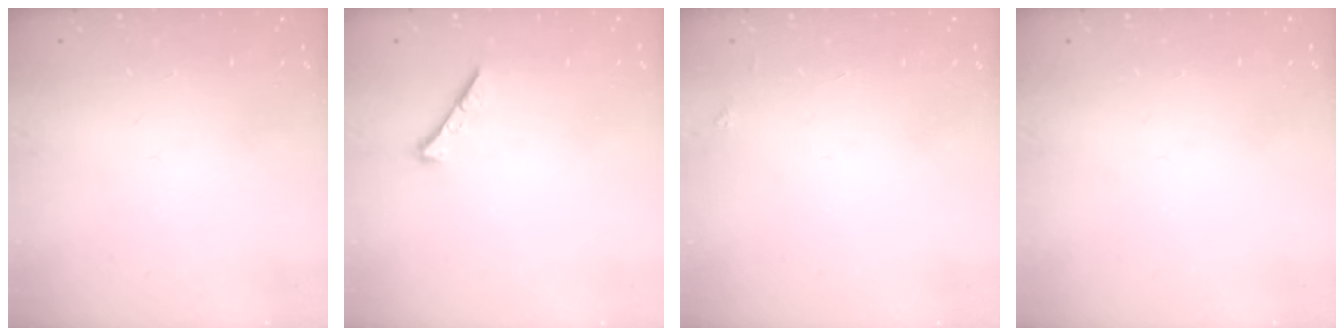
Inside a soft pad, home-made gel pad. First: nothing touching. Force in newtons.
{"total": 0.0}
{"total": 2.0, "press": 2.0, "slide": 0.3}
{"total": 0.0}